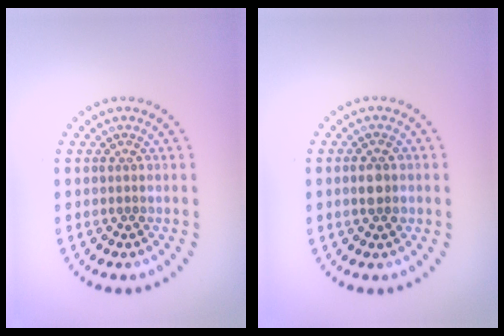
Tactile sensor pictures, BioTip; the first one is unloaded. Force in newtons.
{"total": 2.2, "press": 2.2, "slide": 0.2}